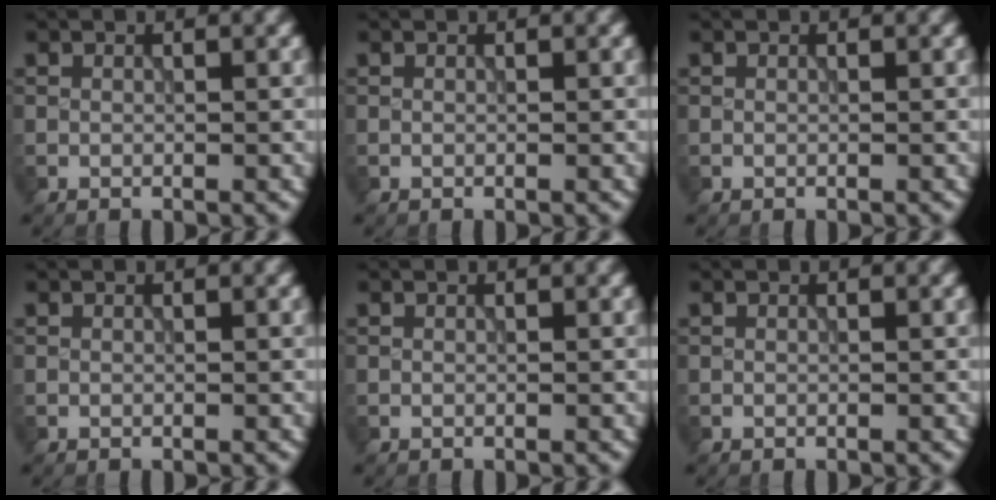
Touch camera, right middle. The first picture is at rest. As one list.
[{"total": 0.0}, {"total": 0.0}, {"total": 0.0}, {"total": 0.0}, {"total": 0.0}]